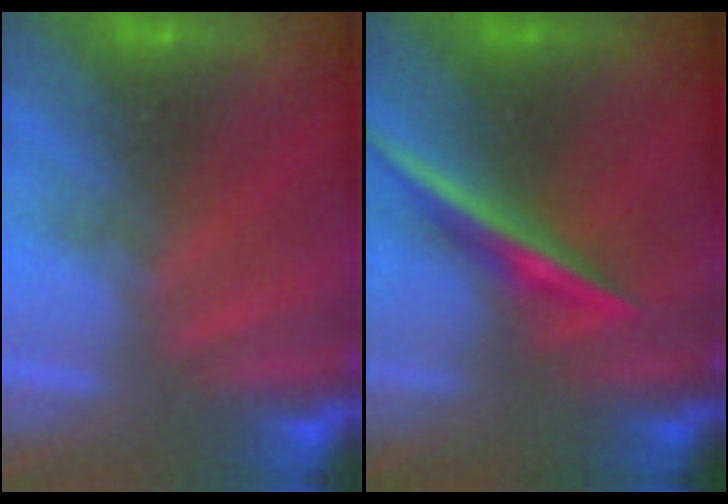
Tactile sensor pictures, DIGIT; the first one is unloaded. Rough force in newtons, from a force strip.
{"total": 1.9}